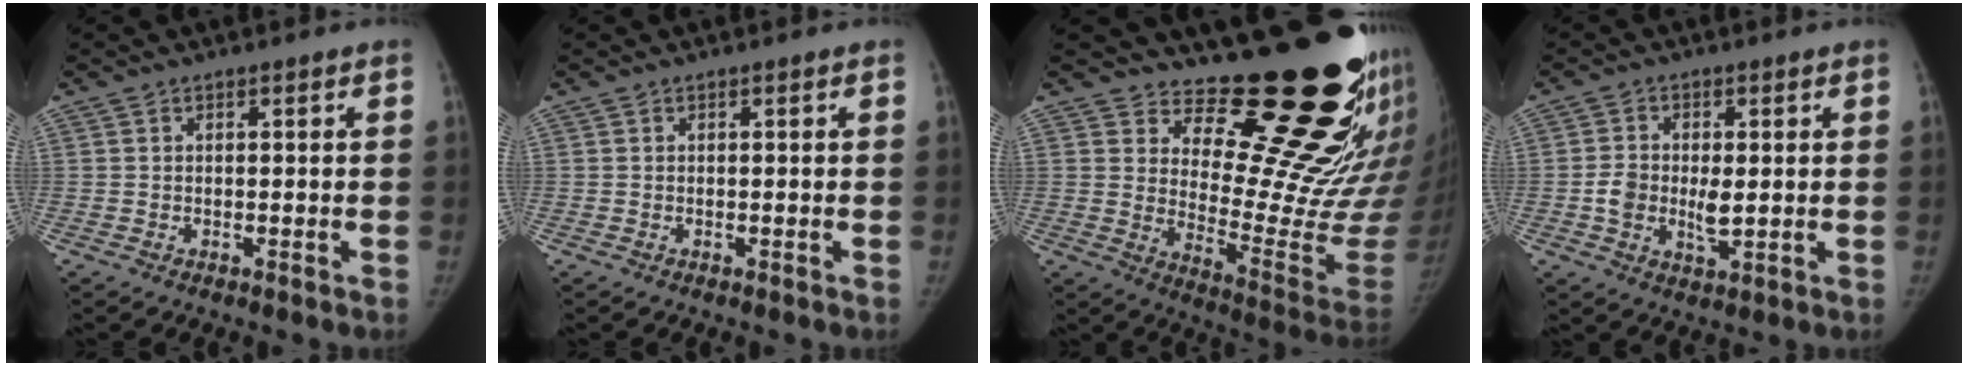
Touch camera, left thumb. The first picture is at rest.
{"total": 0.0}
{"total": 19.7, "force": [15.3, 4.7, 11.5], "torque": [-0.109, -0.168, 0.220]}
{"total": 6.8, "force": [-0.6, 4.1, 5.4], "torque": [-0.086, -0.005, -0.008]}